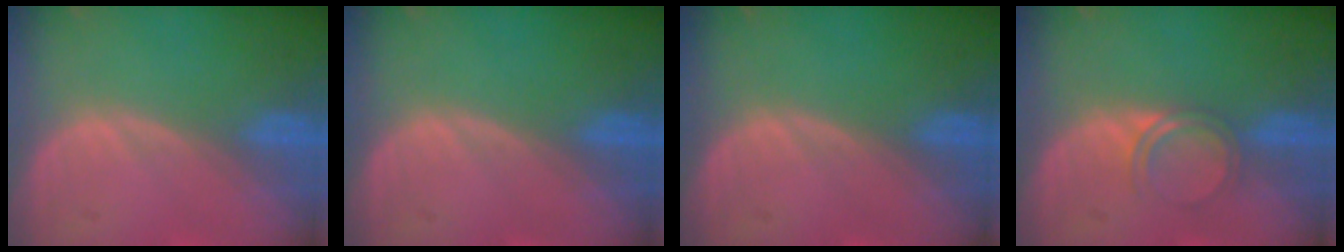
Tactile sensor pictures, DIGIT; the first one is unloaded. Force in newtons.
{"total": 0.0}
{"total": 0.0}
{"total": 2.8, "press": 2.8, "slide": 0.2}